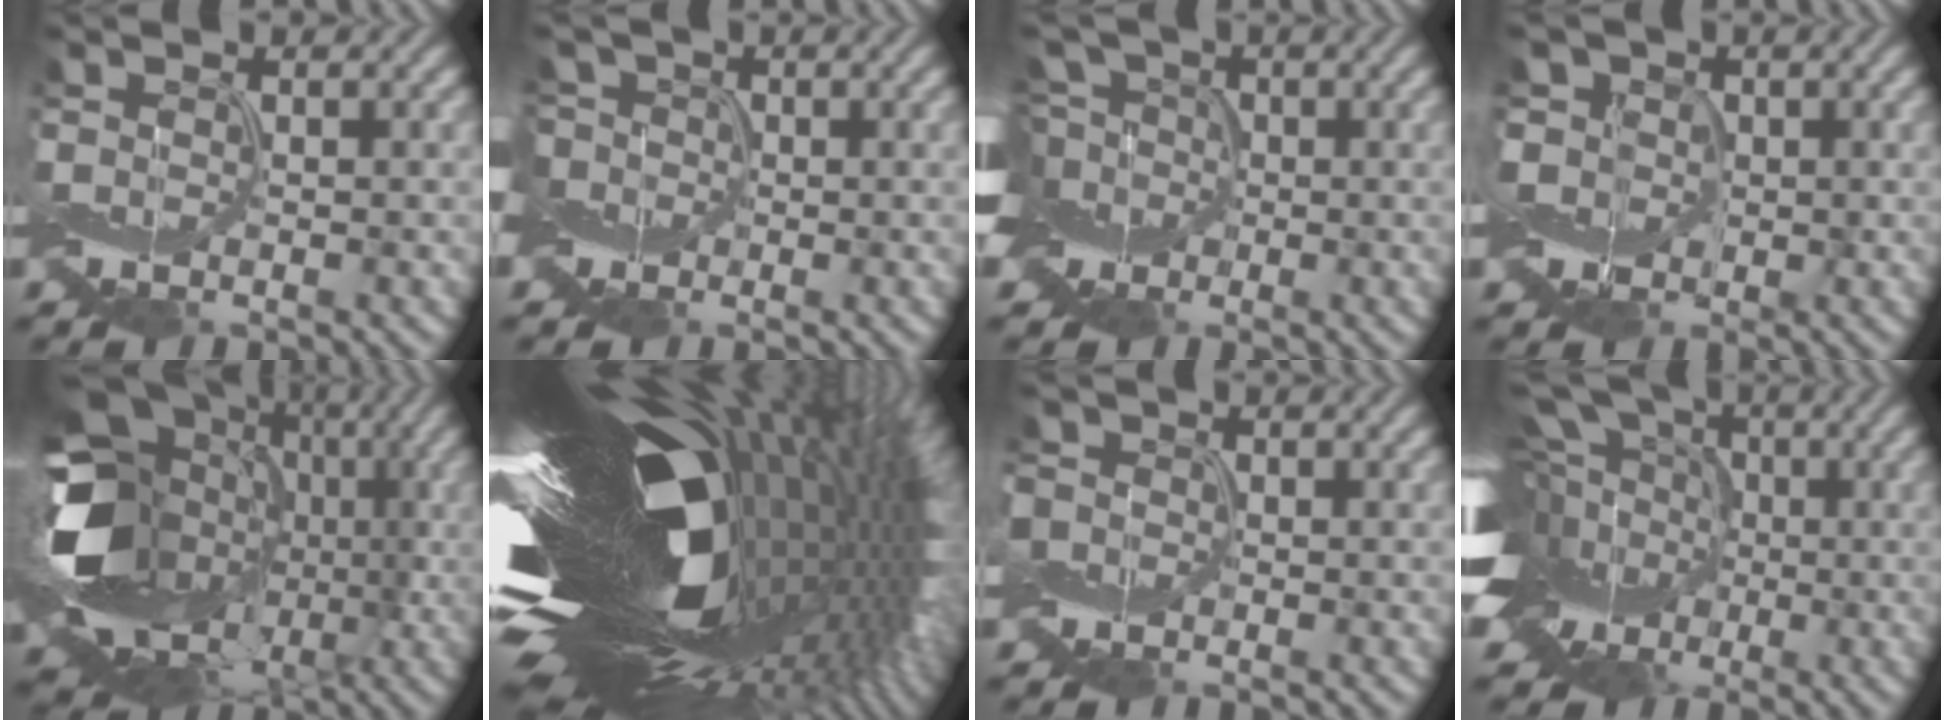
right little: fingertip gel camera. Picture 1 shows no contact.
{"total": 6.8, "force": [0.8, 5.3, 4.1], "torque": [-0.096, 0.019, -0.008]}
{"total": 11.0, "force": [0.6, 8.1, 7.4], "torque": [-0.129, 0.021, -0.020]}
{"total": 3.6, "force": [0.8, 3.3, 1.2], "torque": [-0.043, 0.007, 0.006]}
{"total": 17.3, "force": [0.4, 14.1, 10.0], "torque": [-0.175, -0.006, 0.003]}
{"total": 21.5, "force": [-0.9, 9.5, 19.3], "torque": [-0.290, -0.014, -0.017]}
{"total": 3.1, "force": [0.0, 2.9, 1.1], "torque": [-0.044, 0.004, -0.006]}
{"total": 14.9, "force": [1.1, 11.1, 10.0], "torque": [-0.180, 0.017, -0.023]}